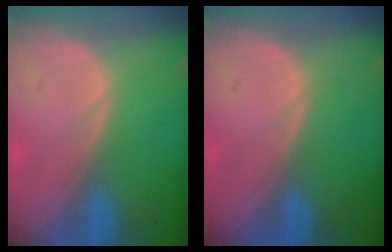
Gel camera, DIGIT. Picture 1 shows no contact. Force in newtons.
{"total": 0.0}